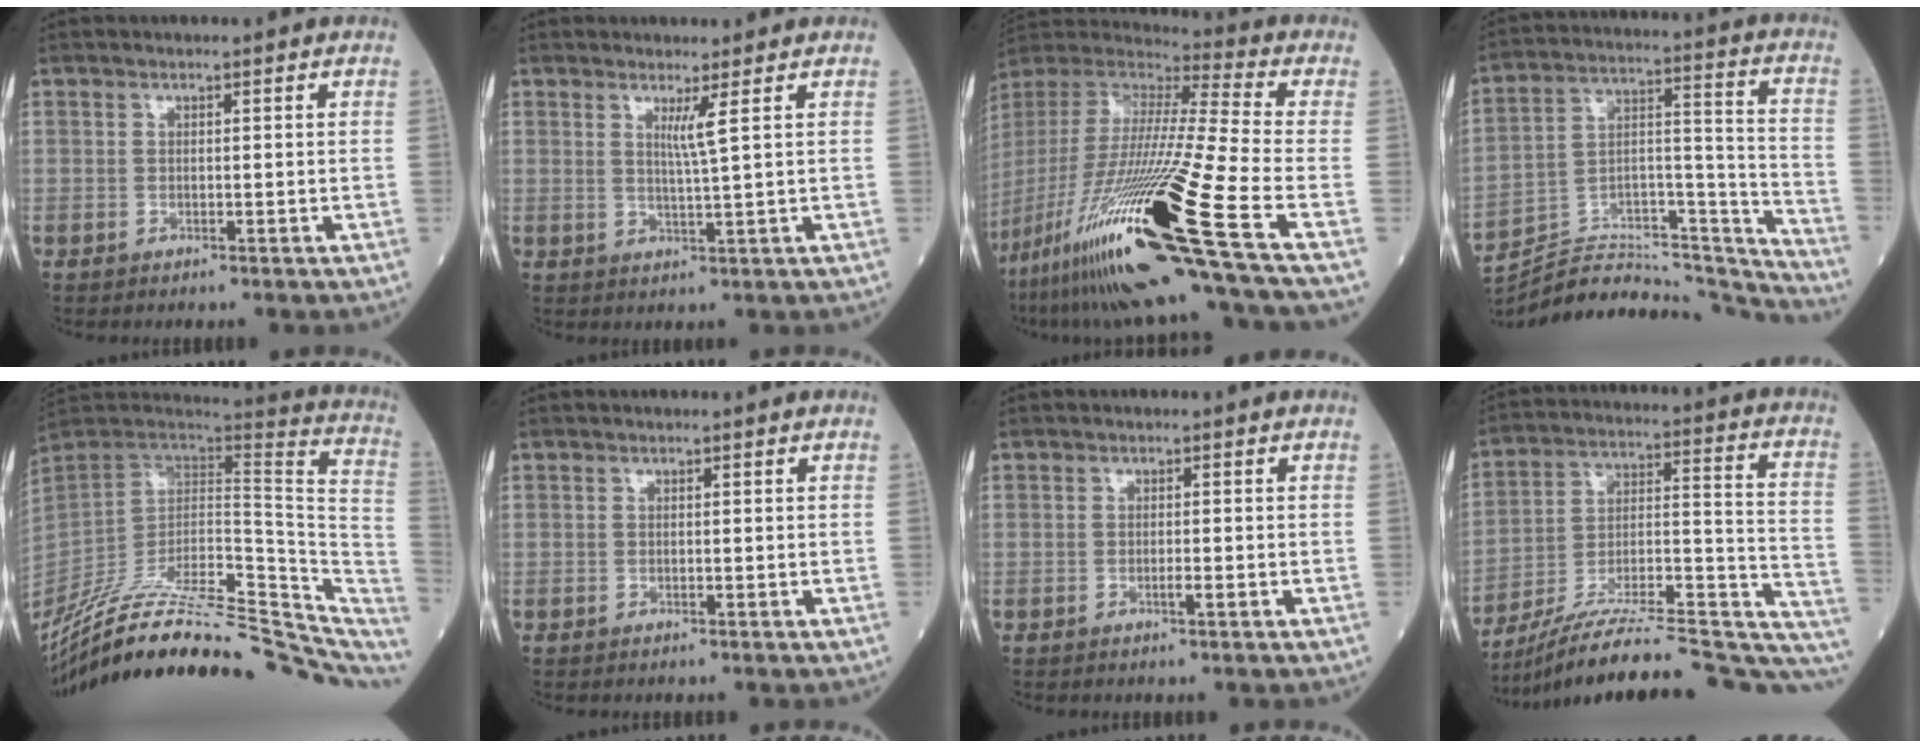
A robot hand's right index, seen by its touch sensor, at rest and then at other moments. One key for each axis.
{"total": 2.6, "fx": 1.1, "fy": -1.0, "fz": 2.1, "tx": -0.044, "ty": -0.012, "tz": 0.024}
{"total": 32.2, "fx": -16.4, "fy": 0.3, "fz": 27.7, "tx": -0.548, "ty": -0.064, "tz": -0.310}
{"total": 25.2, "fx": -24.2, "fy": 4.4, "fz": 5.4, "tx": -0.089, "ty": 0.042, "tz": -0.367}
{"total": 34.7, "fx": -28.7, "fy": 10.3, "fz": 16.7, "tx": -0.225, "ty": -0.017, "tz": -0.403}
{"total": 0.0}
{"total": 1.1, "fx": -0.4, "fy": 0.1, "fz": 1.0, "tx": -0.017, "ty": 0.000, "tz": -0.006}
{"total": 29.4, "fx": -25.4, "fy": 4.2, "fz": 14.3, "tx": -0.157, "ty": 0.010, "tz": -0.367}